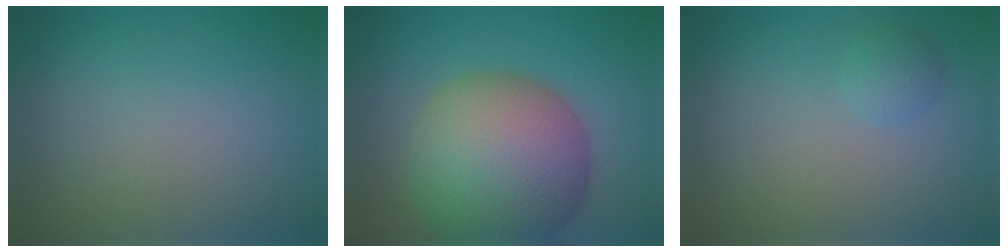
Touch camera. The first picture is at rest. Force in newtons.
{"total": 13.2, "press": 13.2, "slide": 0.6}
{"total": 1.3, "press": 1.3, "slide": 0.0}